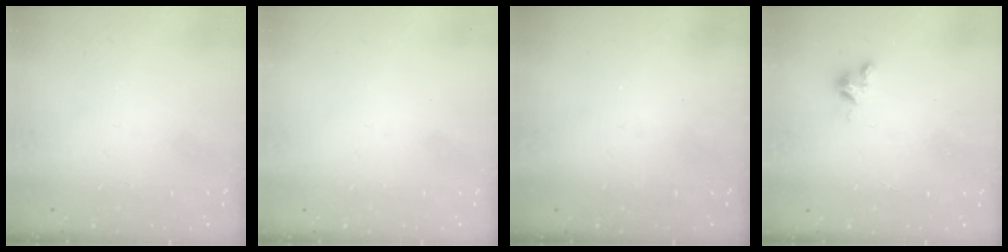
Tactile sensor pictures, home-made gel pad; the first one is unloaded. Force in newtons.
{"total": 0.0}
{"total": 0.0}
{"total": 4.1, "press": 4.1, "slide": 0.4}